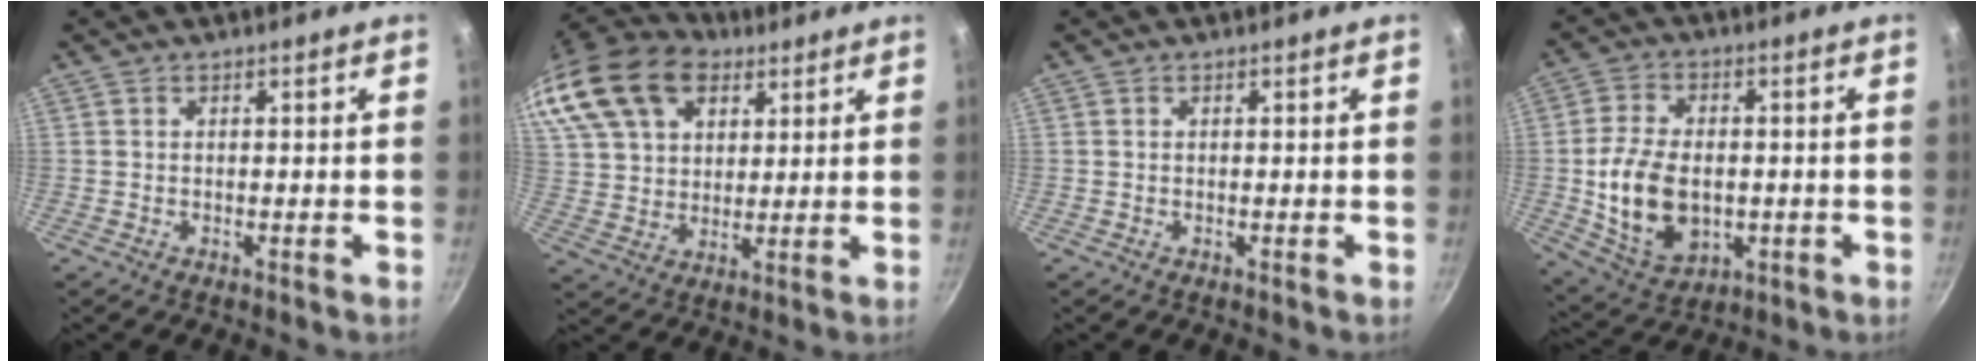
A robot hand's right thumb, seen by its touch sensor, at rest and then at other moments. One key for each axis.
{"total": 23.5, "fx": 12.5, "fy": 15.4, "fz": 12.6, "tx": -0.265, "ty": 0.014, "tz": 0.231}
{"total": 0.0}
{"total": 14.4, "fx": -1.4, "fy": 9.6, "fz": 10.7, "tx": -0.185, "ty": 0.000, "tz": -0.013}